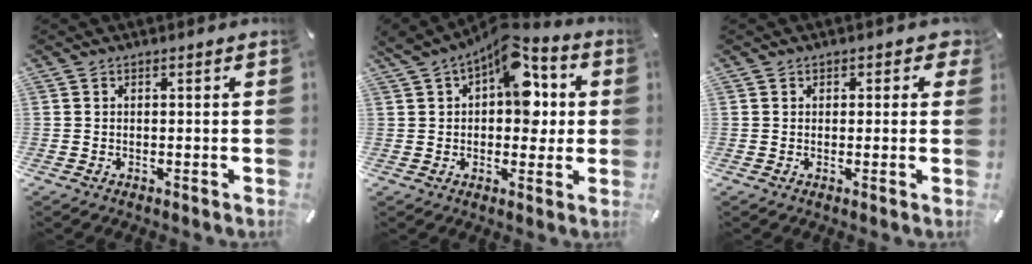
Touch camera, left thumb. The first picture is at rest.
{"total": 13.1, "force": [4.5, 8.1, 9.3], "torque": [-0.117, -0.018, 0.077]}
{"total": 1.8, "force": [0.7, 1.5, 0.8], "torque": [0.008, -0.003, 0.004]}